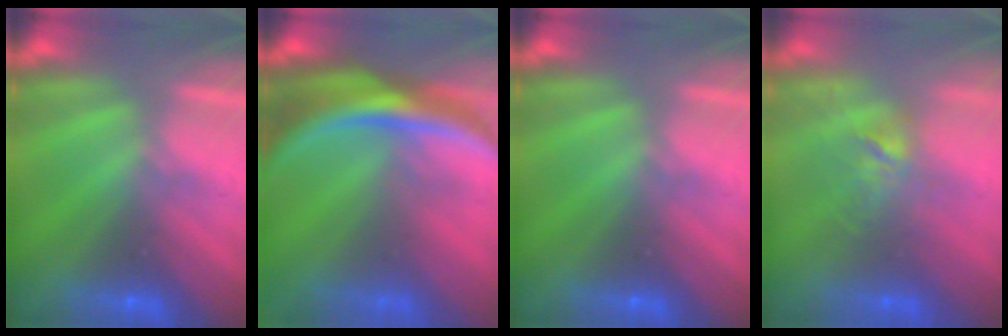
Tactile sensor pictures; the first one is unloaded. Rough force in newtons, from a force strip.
{"total": 7.7}
{"total": 0.0}
{"total": 2.9}